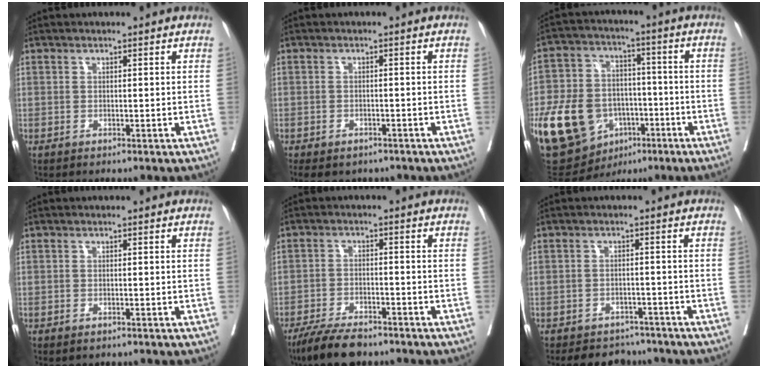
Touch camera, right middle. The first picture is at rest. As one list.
[{"total": 7.4, "force": [-5.3, 4.2, 3.1], "torque": [-0.064, 0.001, -0.070]}, {"total": 17.4, "force": [-6.4, 12.8, 9.9], "torque": [-0.210, 0.024, -0.097]}, {"total": 1.0, "force": [-0.8, 0.3, 0.5], "torque": [-0.012, -0.004, -0.008]}, {"total": 8.3, "force": [-6.8, 2.2, 4.2], "torque": [-0.075, -0.018, -0.120]}, {"total": 7.0, "force": [-6.3, 2.9, 1.1], "torque": [-0.003, 0.004, -0.082]}]